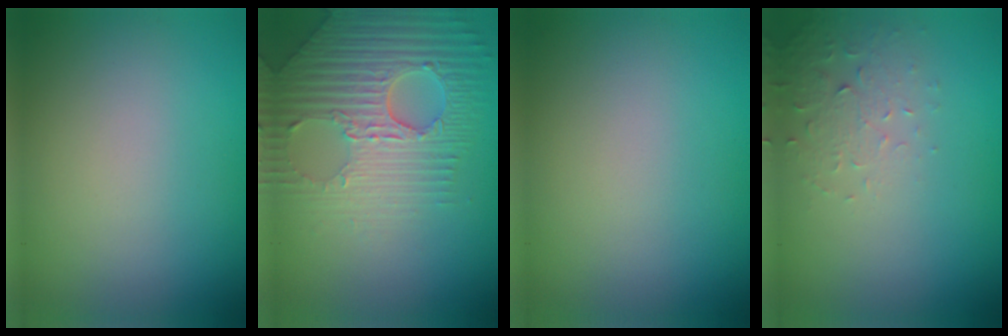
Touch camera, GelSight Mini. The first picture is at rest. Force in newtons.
{"total": 7.6, "press": 5.5, "slide": 5.3}
{"total": 0.0}
{"total": 2.2, "press": 2.2, "slide": 0.4}